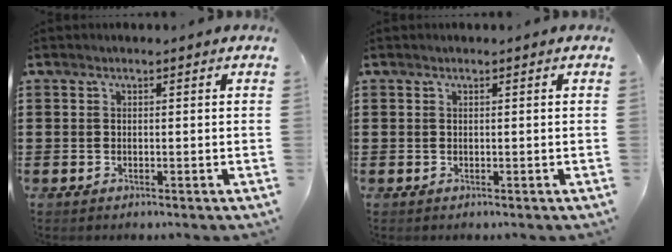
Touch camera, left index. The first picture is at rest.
{"total": 0.0}